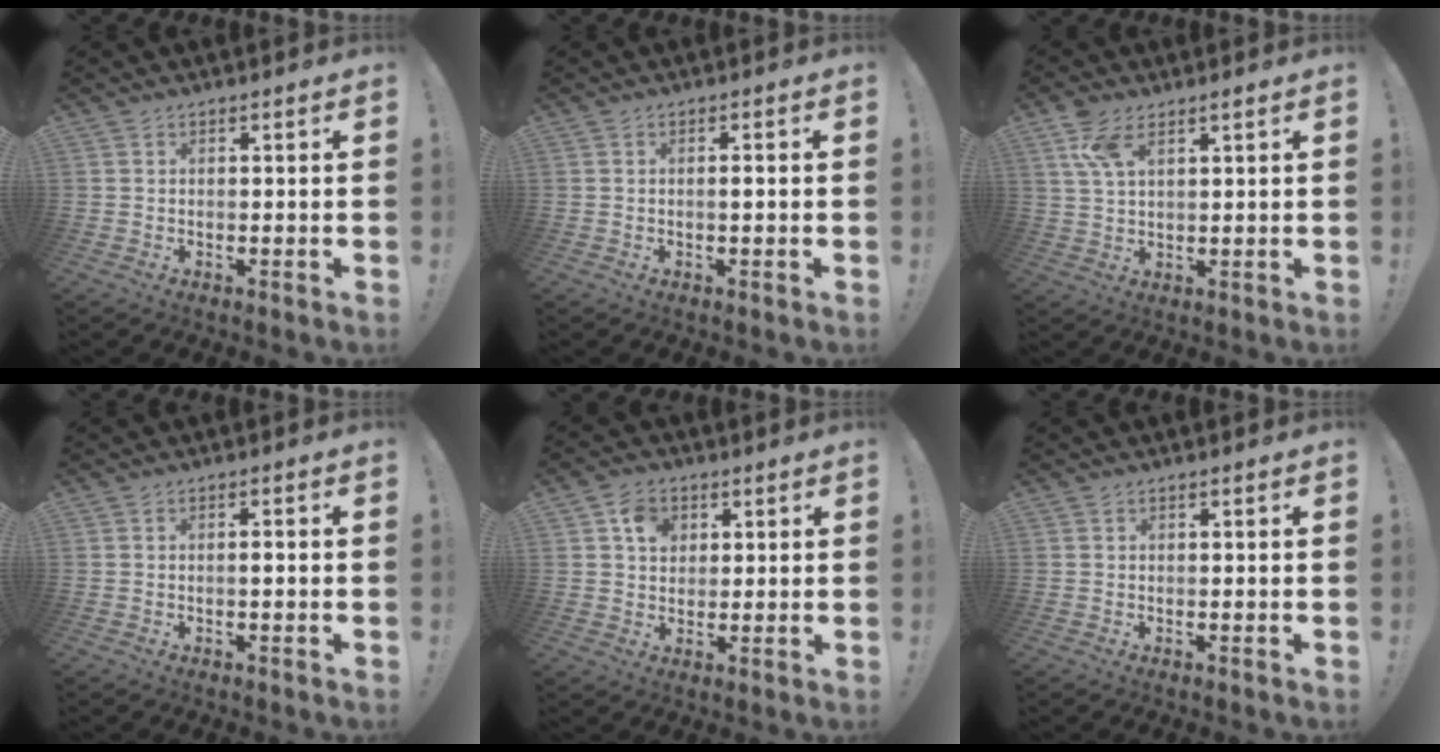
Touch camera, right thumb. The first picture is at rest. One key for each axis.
{"total": 1.2, "fx": -0.3, "fy": 0.0, "fz": 1.2, "tx": -0.014, "ty": -0.002, "tz": -0.008}
{"total": 7.4, "fx": 3.8, "fy": 3.1, "fz": 5.5, "tx": -0.109, "ty": -0.011, "tz": 0.071}
{"total": 1.3, "fx": -0.4, "fy": 0.1, "fz": 1.3, "tx": -0.015, "ty": -0.001, "tz": -0.010}
{"total": 6.8, "fx": 2.7, "fy": 5.5, "fz": 2.8, "tx": -0.037, "ty": -0.004, "tz": 0.050}
{"total": 0.0}